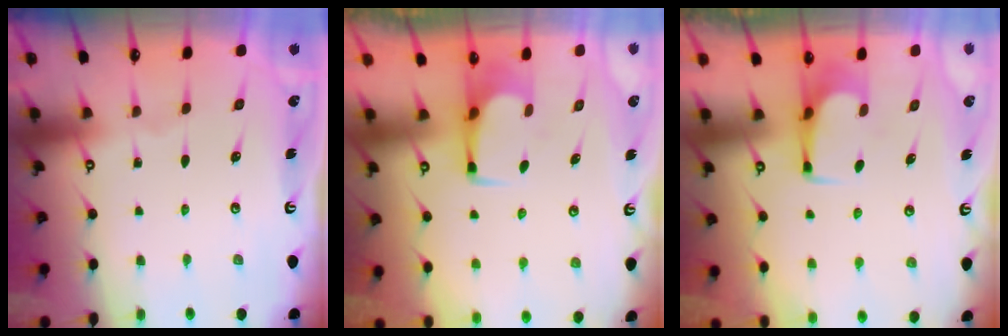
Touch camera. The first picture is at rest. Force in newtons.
{"total": 2.3, "press": 2.3, "slide": 0.4}
{"total": 4.8, "press": 4.8, "slide": 0.3}